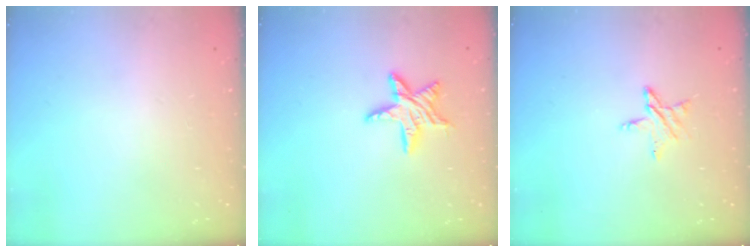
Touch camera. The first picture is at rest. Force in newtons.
{"total": 9.8, "press": 9.8, "slide": 0.6}
{"total": 5.3, "press": 5.2, "slide": 0.5}